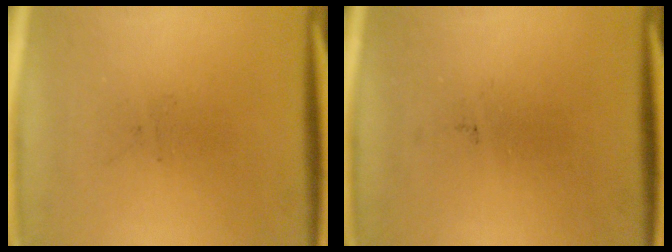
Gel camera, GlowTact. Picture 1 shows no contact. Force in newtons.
{"total": 0.0}